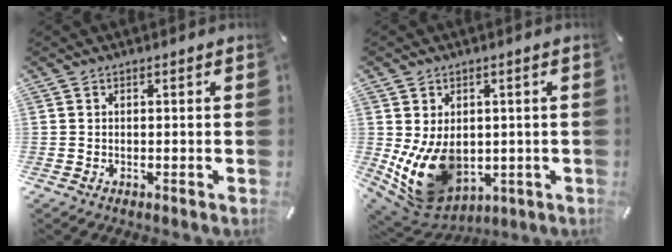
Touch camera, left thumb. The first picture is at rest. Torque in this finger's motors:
{"motor_torque": [2.33, 2.68, 1.33, -0.15, 0.30]}